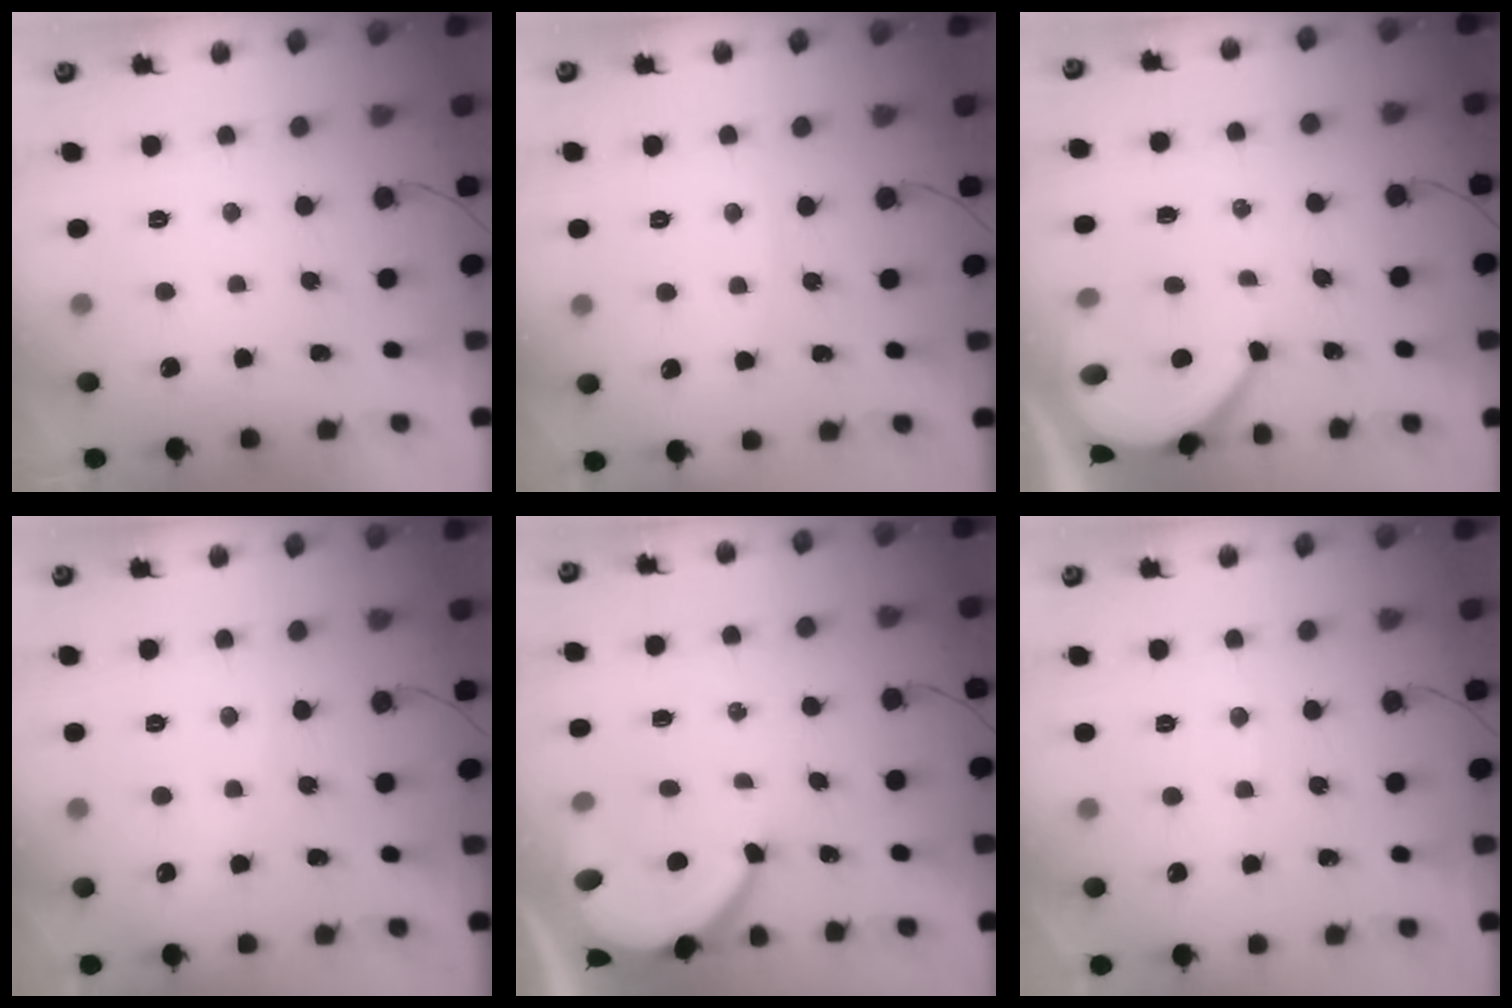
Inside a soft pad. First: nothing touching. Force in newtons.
{"total": 2.7, "press": 2.7, "slide": 0.5}
{"total": 5.7, "press": 5.6, "slide": 0.7}
{"total": 2.3, "press": 2.3, "slide": 0.4}
{"total": 6.9, "press": 6.8, "slide": 1.1}
{"total": 3.0, "press": 2.9, "slide": 0.4}